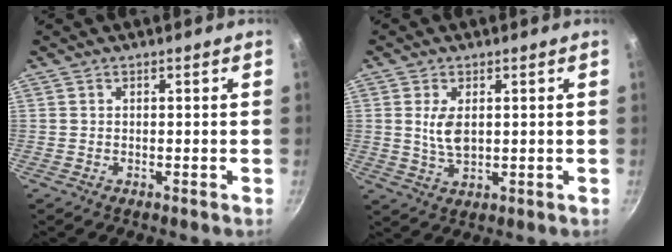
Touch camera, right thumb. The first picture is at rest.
{"total": 5.2, "force": [1.0, 2.9, 4.3], "torque": [-0.077, -0.014, 0.022]}